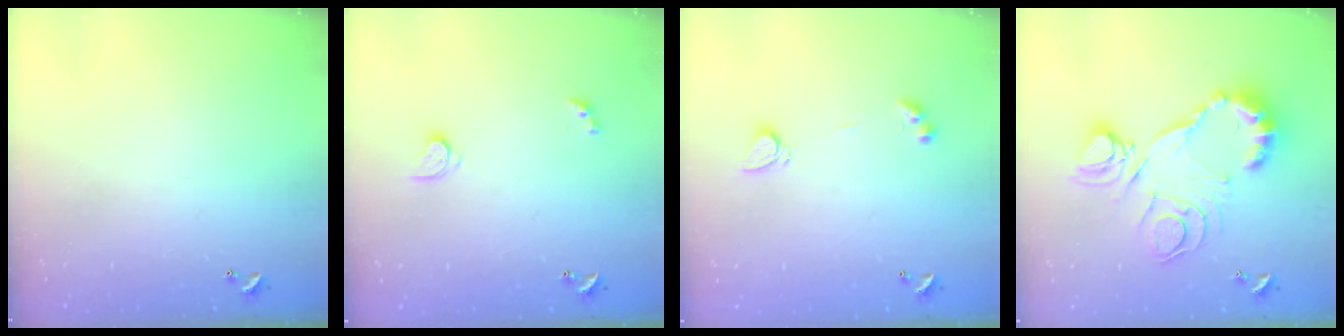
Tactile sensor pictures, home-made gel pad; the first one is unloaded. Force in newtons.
{"total": 2.8, "press": 2.8, "slide": 0.3}
{"total": 3.1, "press": 3.1, "slide": 0.6}
{"total": 21.4, "press": 21.4, "slide": 1.9}